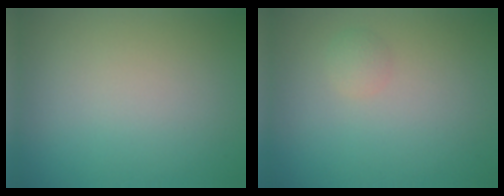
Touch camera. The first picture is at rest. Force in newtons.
{"total": 1.0, "press": 1.0, "slide": 0.1}